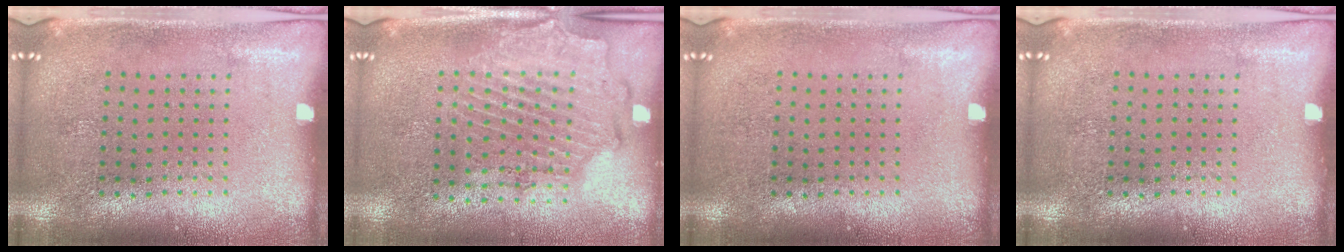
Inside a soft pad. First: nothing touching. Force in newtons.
{"total": 1.9, "press": 1.7, "slide": 0.8}
{"total": 0.0}
{"total": 0.0}